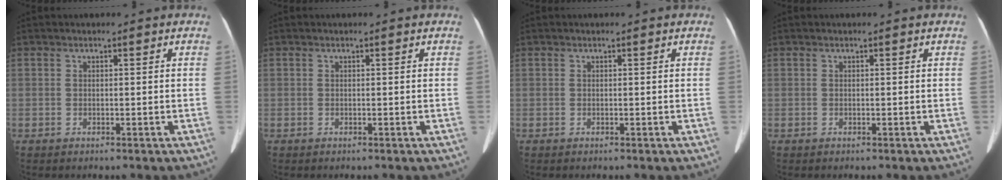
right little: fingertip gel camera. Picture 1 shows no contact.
{"total": 0.0}
{"total": 0.0}
{"total": 0.0}